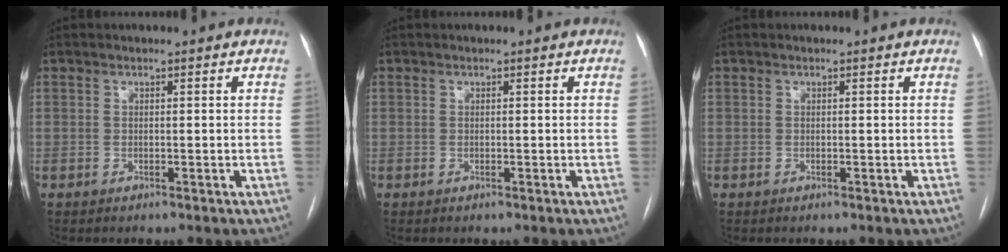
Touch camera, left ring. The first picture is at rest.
{"total": 0.0}
{"total": 0.0}